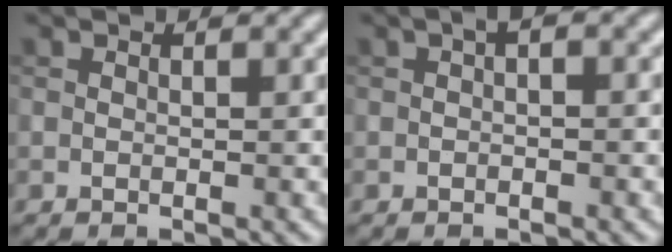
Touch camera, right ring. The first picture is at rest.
{"total": 0.9, "force": [0.1, 0.3, 0.8], "torque": [-0.013, 0.004, 0.002]}